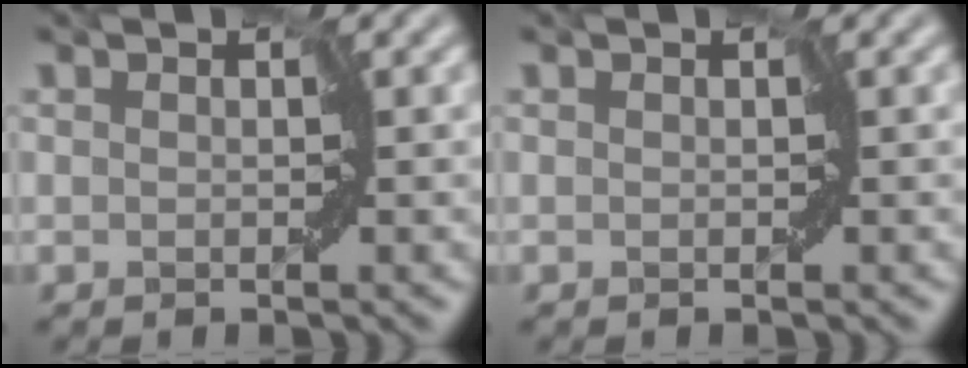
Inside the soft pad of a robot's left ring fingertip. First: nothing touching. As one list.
[{"total": 0.0}]